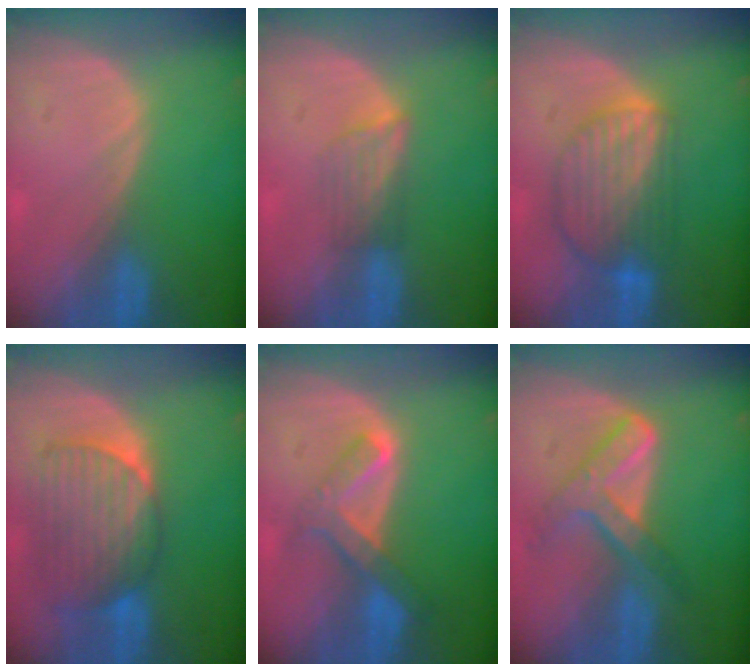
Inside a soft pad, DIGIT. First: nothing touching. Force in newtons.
{"total": 3.5, "press": 3.2, "slide": 1.4}
{"total": 8.5, "press": 7.6, "slide": 3.9}
{"total": 9.0, "press": 8.5, "slide": 2.9}
{"total": 6.7, "press": 5.7, "slide": 3.5}
{"total": 7.2, "press": 6.2, "slide": 3.8}